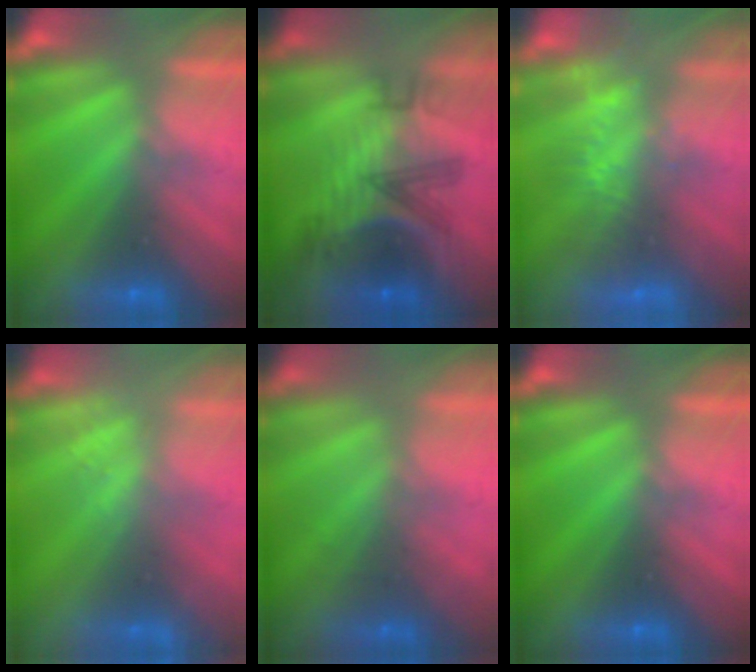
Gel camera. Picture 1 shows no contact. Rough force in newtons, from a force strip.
{"total": 6.9}
{"total": 3.1}
{"total": 2.0}
{"total": 1.6}
{"total": 0.0}